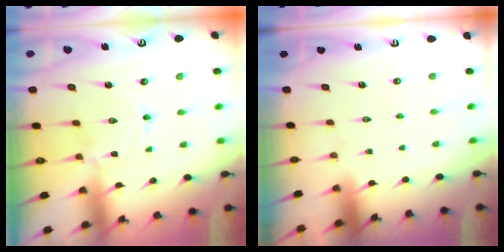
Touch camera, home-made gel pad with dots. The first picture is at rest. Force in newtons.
{"total": 0.0}